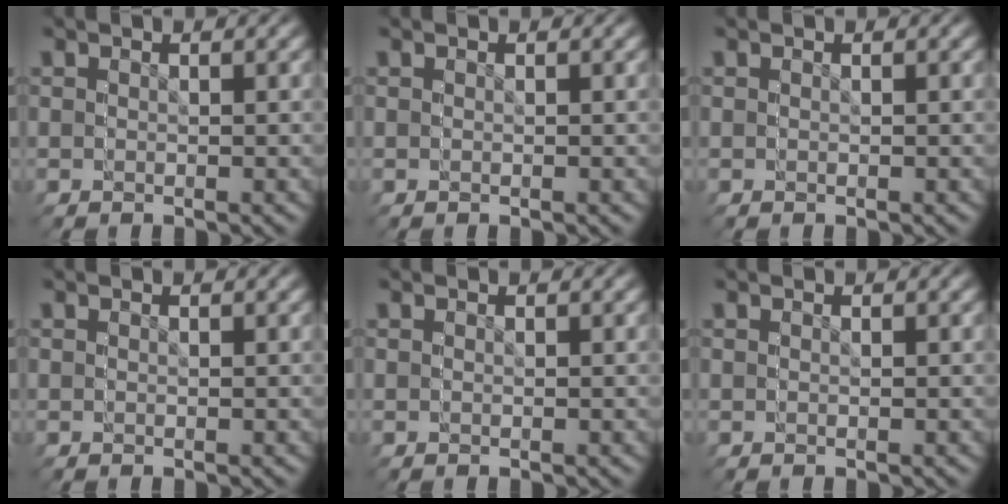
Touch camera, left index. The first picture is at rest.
{"total": 0.0}
{"total": 0.0}
{"total": 0.0}
{"total": 0.0}
{"total": 0.0}